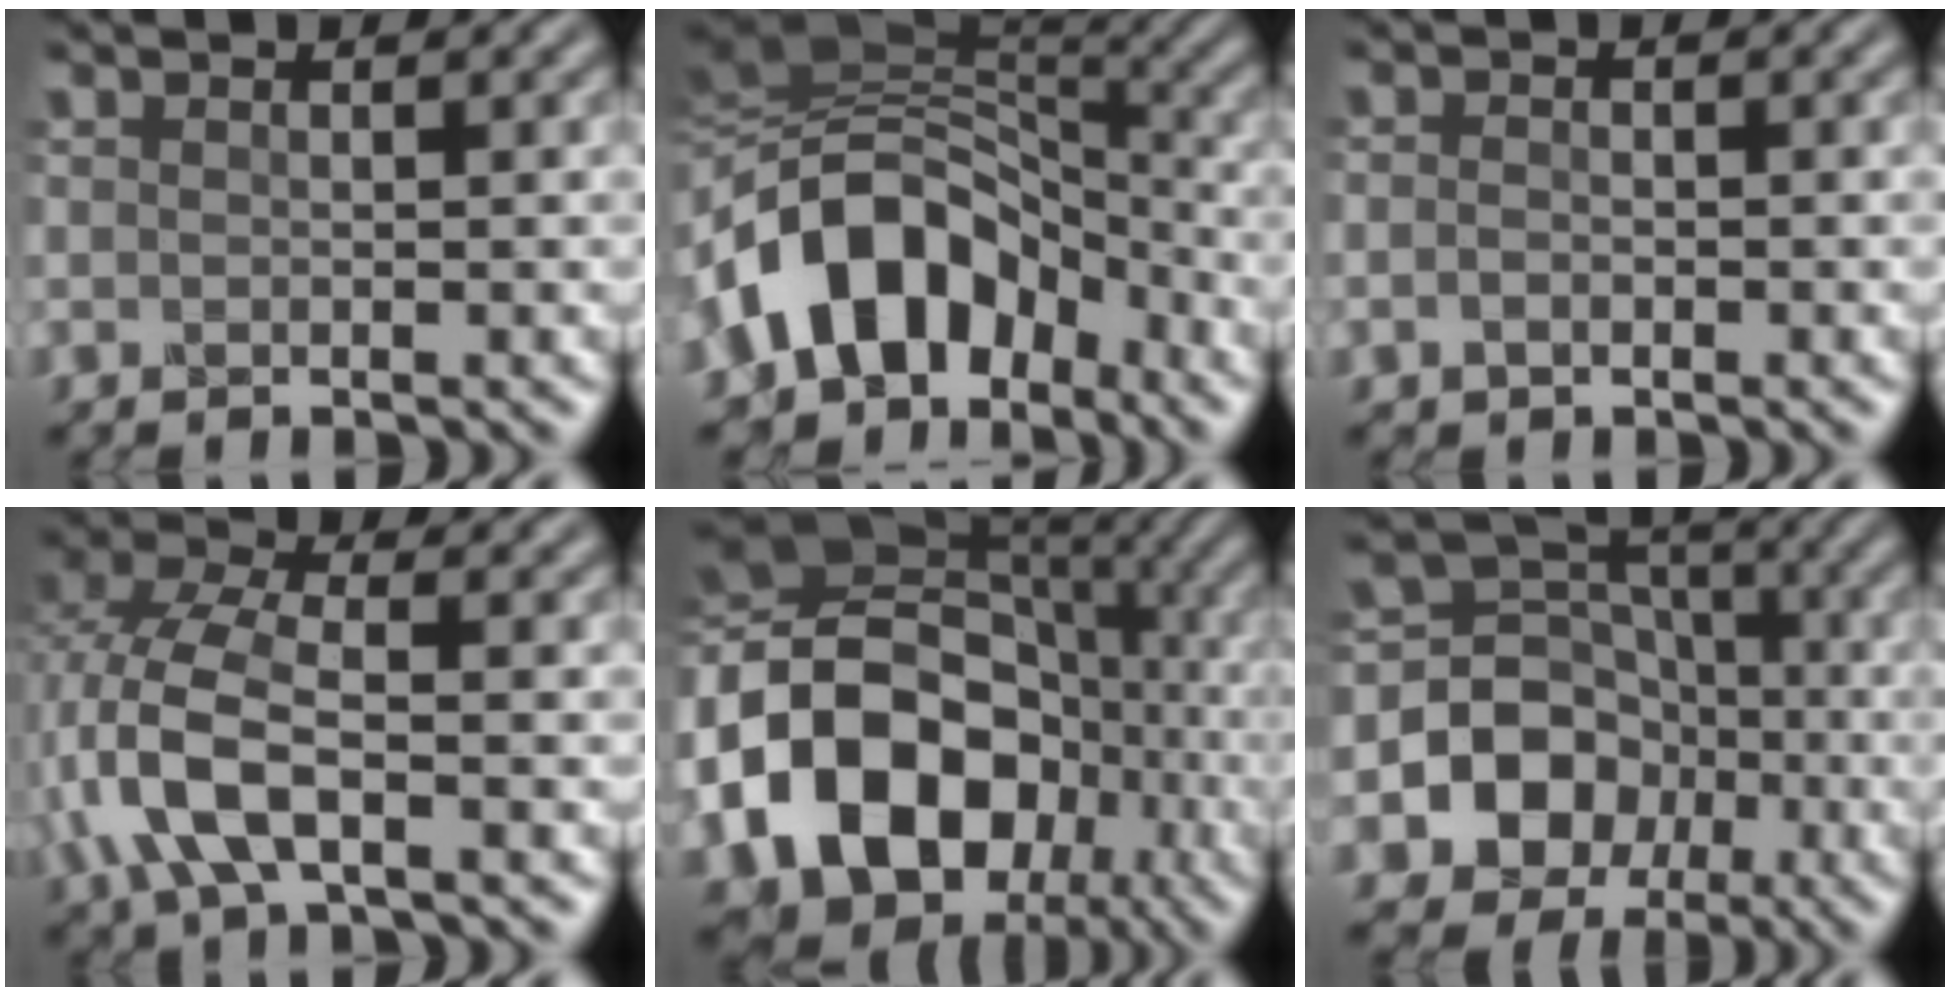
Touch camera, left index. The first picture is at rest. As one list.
[{"total": 10.1, "force": [-3.5, 7.1, 6.3], "torque": [-0.109, 0.027, -0.076]}, {"total": 0.5, "force": [-0.3, 0.4, 0.0], "torque": [-0.012, 0.004, -0.011]}, {"total": 6.4, "force": [-1.9, 3.2, 5.2], "torque": [-0.135, 0.009, -0.047]}, {"total": 18.2, "force": [-4.3, 14.4, 10.2], "torque": [-0.217, 0.011, -0.080]}, {"total": 8.5, "force": [-2.2, 7.6, 3.0], "torque": [-0.063, 0.020, -0.065]}]